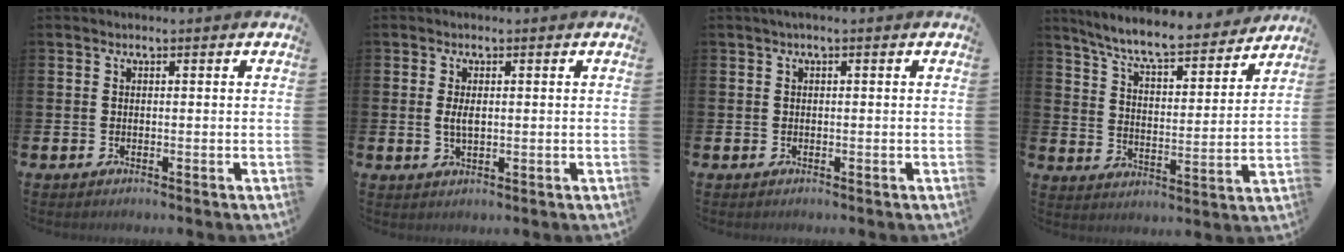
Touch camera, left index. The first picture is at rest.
{"total": 2.4, "force": [0.3, 1.1, 2.1], "torque": [-0.035, 0.000, 0.002]}
{"total": 0.6, "force": [0.0, 0.1, 0.6], "torque": [-0.016, 0.004, 0.000]}
{"total": 8.1, "force": [7.5, 1.0, 3.0], "torque": [-0.084, -0.053, 0.127]}